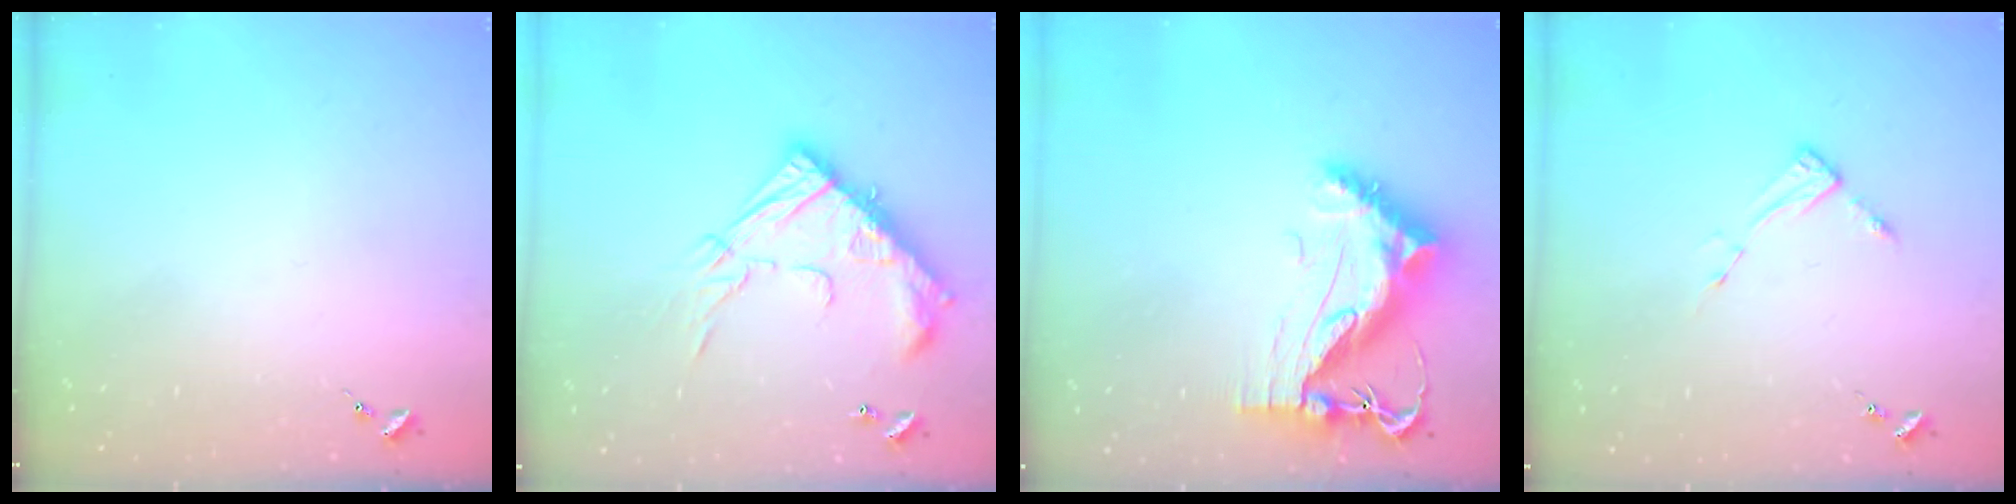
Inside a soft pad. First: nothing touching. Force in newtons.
{"total": 21.7, "press": 21.6, "slide": 1.9}
{"total": 11.9, "press": 11.9, "slide": 1.0}
{"total": 4.4, "press": 4.3, "slide": 0.5}